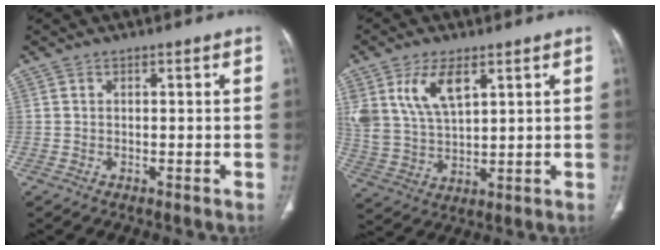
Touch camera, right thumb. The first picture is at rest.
{"total": 10.4, "force": [5.0, 5.2, 7.5], "torque": [-0.143, -0.018, 0.108]}